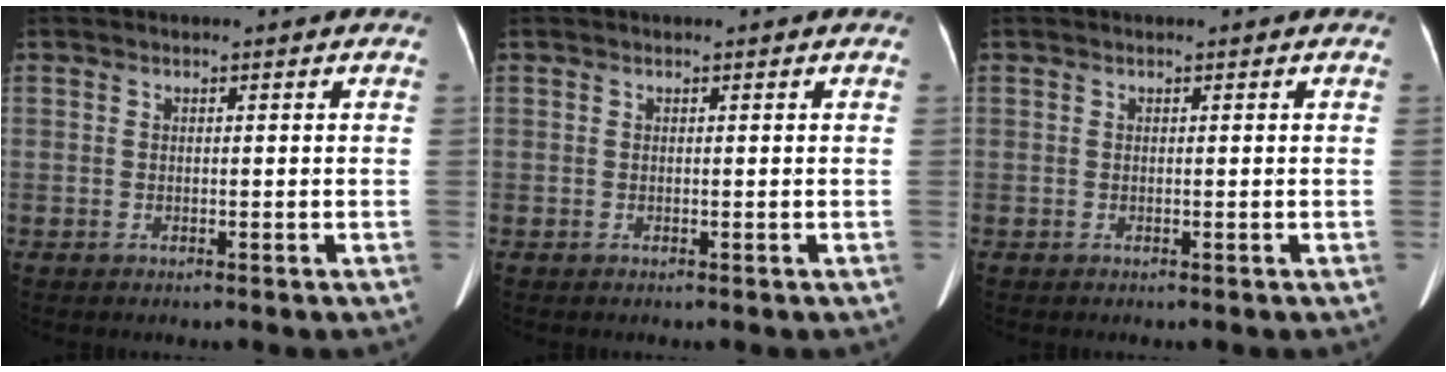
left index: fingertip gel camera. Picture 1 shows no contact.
{"total": 0.0}
{"total": 0.0}